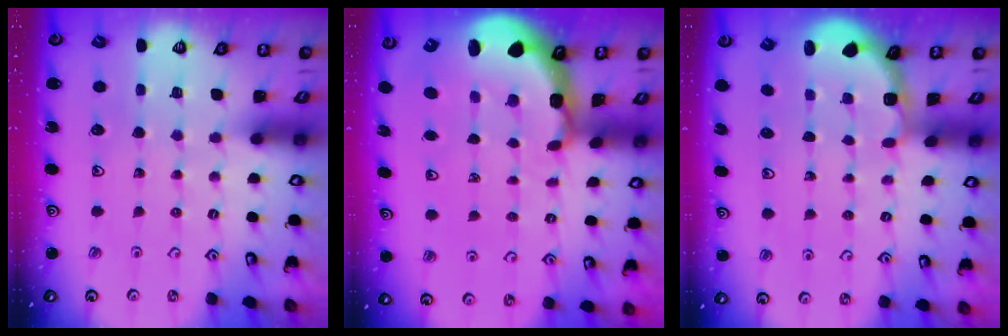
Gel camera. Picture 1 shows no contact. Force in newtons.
{"total": 3.6, "press": 3.5, "slide": 1.1}
{"total": 1.8, "press": 1.6, "slide": 0.7}